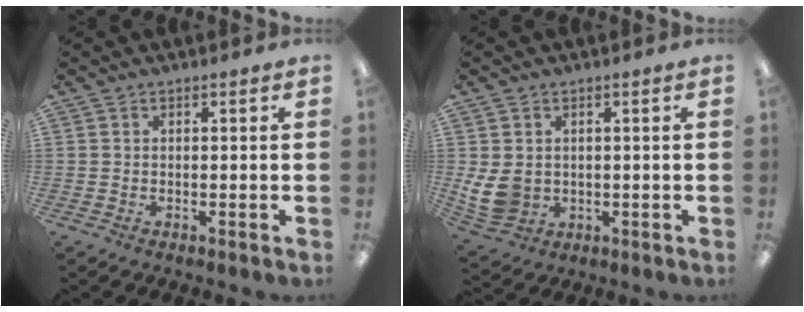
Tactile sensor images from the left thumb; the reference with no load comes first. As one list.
[{"total": 7.1, "force": [1.1, 5.9, 3.8], "torque": [-0.090, 0.001, 0.024]}]